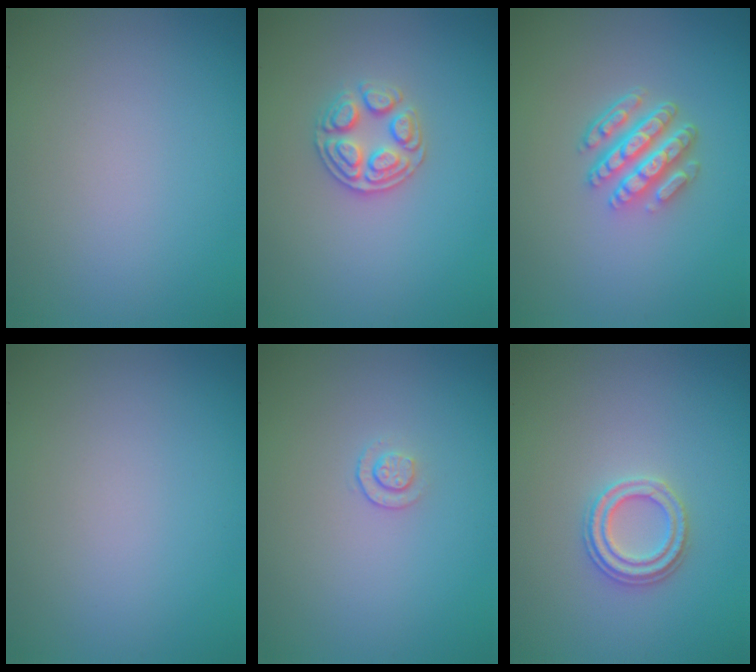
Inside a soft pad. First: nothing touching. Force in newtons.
{"total": 2.9, "press": 2.7, "slide": 1.0}
{"total": 4.8, "press": 3.6, "slide": 3.2}
{"total": 0.0}
{"total": 0.9, "press": 0.6, "slide": 0.7}
{"total": 2.4, "press": 2.3, "slide": 0.6}